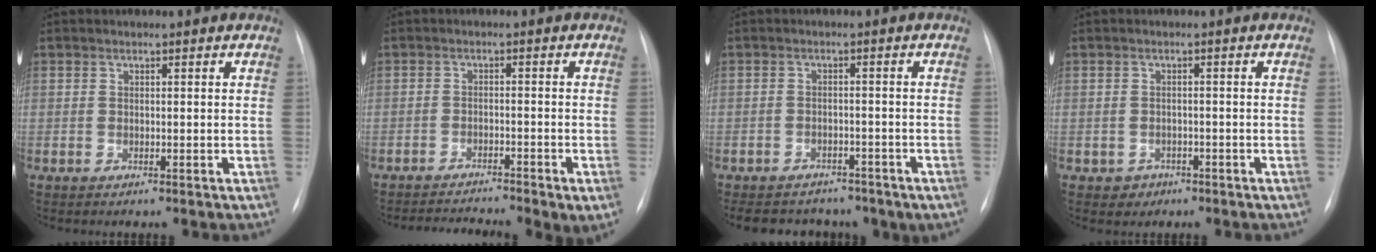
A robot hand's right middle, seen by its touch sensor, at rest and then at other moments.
{"total": 7.1, "force": [-5.8, 0.8, 4.0], "torque": [-0.067, -0.006, -0.089]}
{"total": 12.8, "force": [-9.7, 6.8, 4.8], "torque": [-0.099, 0.011, -0.109]}
{"total": 2.1, "force": [-1.2, 1.8, 0.1], "torque": [-0.001, 0.007, -0.012]}